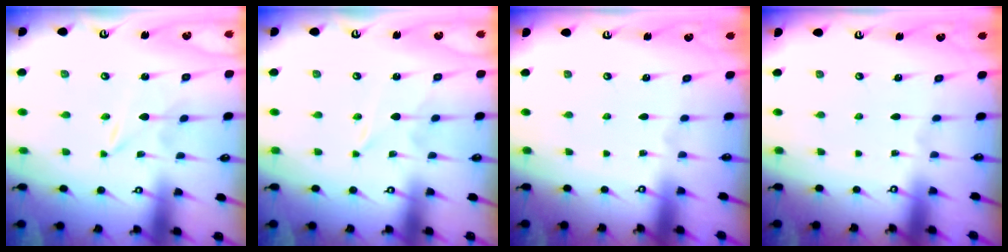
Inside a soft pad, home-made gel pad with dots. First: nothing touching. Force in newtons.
{"total": 1.4, "press": 1.3, "slide": 0.3}
{"total": 0.0}
{"total": 0.0}